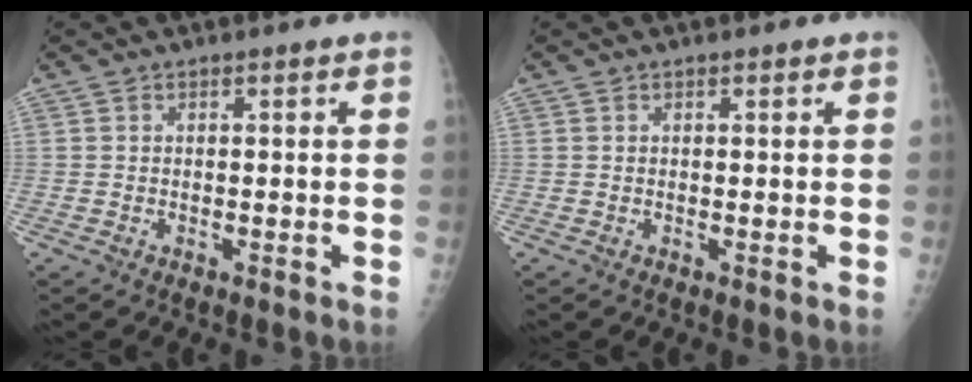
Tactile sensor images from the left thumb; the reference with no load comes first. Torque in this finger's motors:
{"motor_torque": [-0.07, -0.02, -0.03, 0.04, 0.00]}